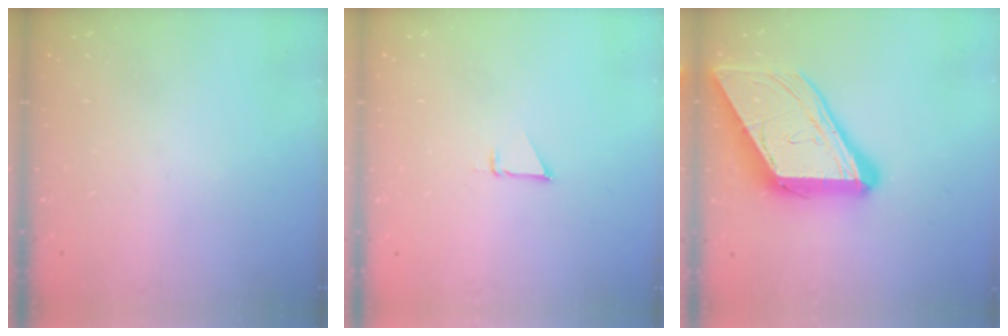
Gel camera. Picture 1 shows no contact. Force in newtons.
{"total": 1.9, "press": 1.9, "slide": 0.0}
{"total": 19.0, "press": 18.8, "slide": 2.1}